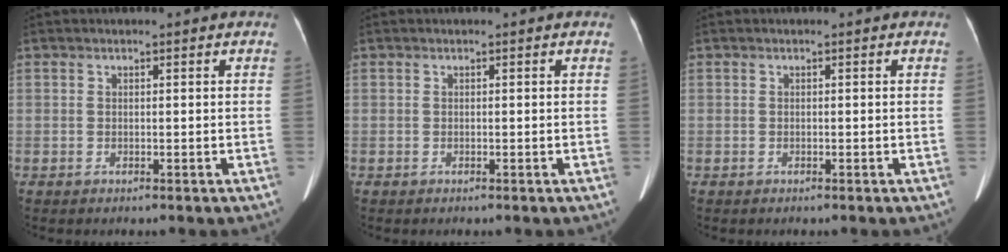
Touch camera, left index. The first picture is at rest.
{"total": 0.0}
{"total": 0.0}